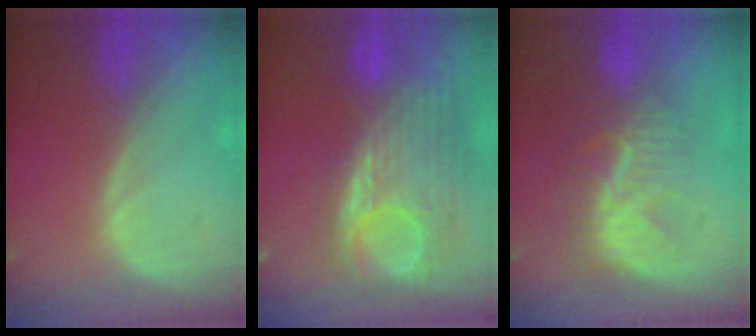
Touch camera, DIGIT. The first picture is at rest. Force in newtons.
{"total": 12.0, "press": 10.4, "slide": 6.0}
{"total": 8.3, "press": 7.9, "slide": 2.3}